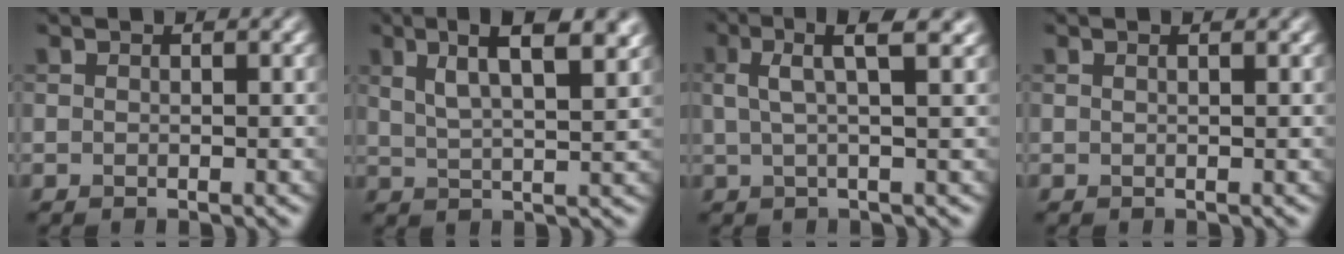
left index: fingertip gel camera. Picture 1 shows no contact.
{"total": 8.2, "force": [4.2, 2.5, 6.6], "torque": [-0.091, 0.019, 0.061]}
{"total": 4.5, "force": [1.6, 0.7, 4.2], "torque": [-0.064, 0.009, 0.022]}
{"total": 1.0, "force": [0.6, 0.1, 0.8], "torque": [-0.007, -0.001, -0.002]}